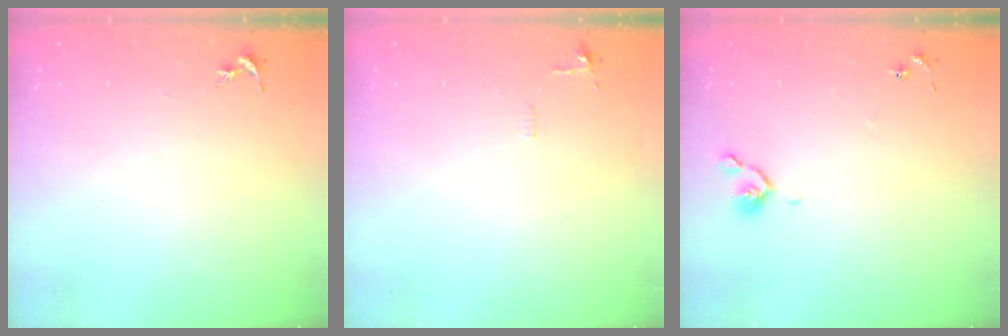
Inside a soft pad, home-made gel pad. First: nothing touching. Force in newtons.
{"total": 5.0, "press": 5.0, "slide": 0.8}
{"total": 4.4, "press": 4.3, "slide": 0.8}